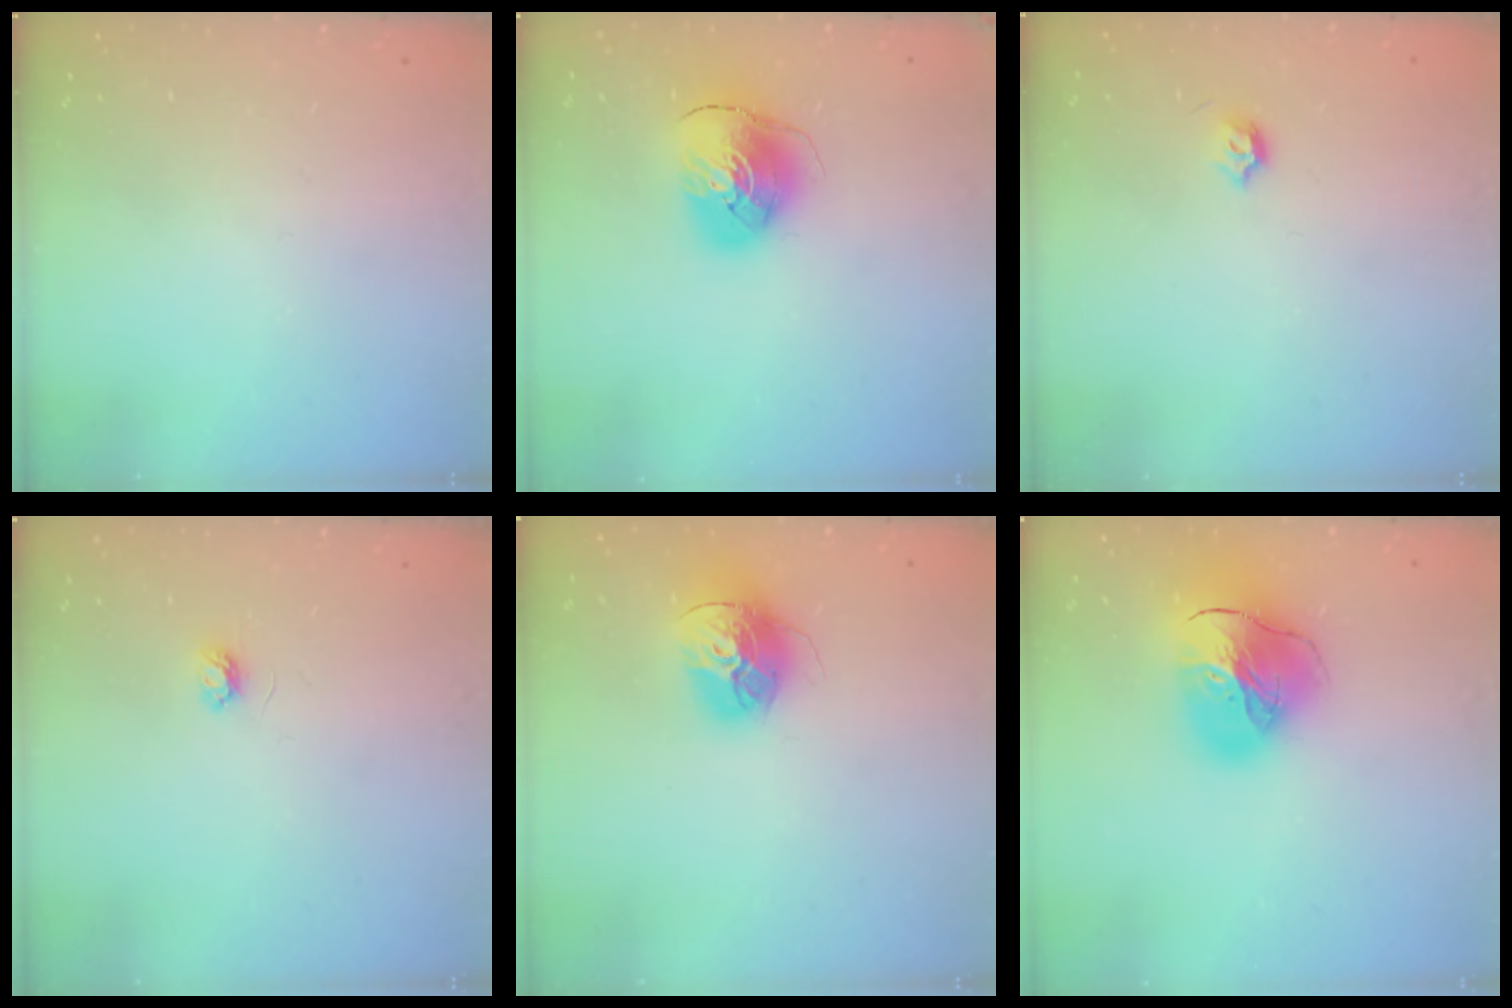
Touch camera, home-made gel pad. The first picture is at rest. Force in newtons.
{"total": 9.7, "press": 9.6, "slide": 1.4}
{"total": 4.0, "press": 3.9, "slide": 0.7}
{"total": 3.5, "press": 3.5, "slide": 0.4}
{"total": 15.1, "press": 15.0, "slide": 1.5}
{"total": 20.3, "press": 20.2, "slide": 2.2}